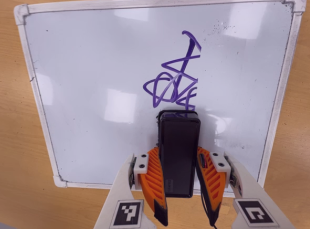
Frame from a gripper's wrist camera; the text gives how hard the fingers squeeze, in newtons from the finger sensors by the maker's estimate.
{"total": 8.9, "left": 6.5, "right": 11.3}